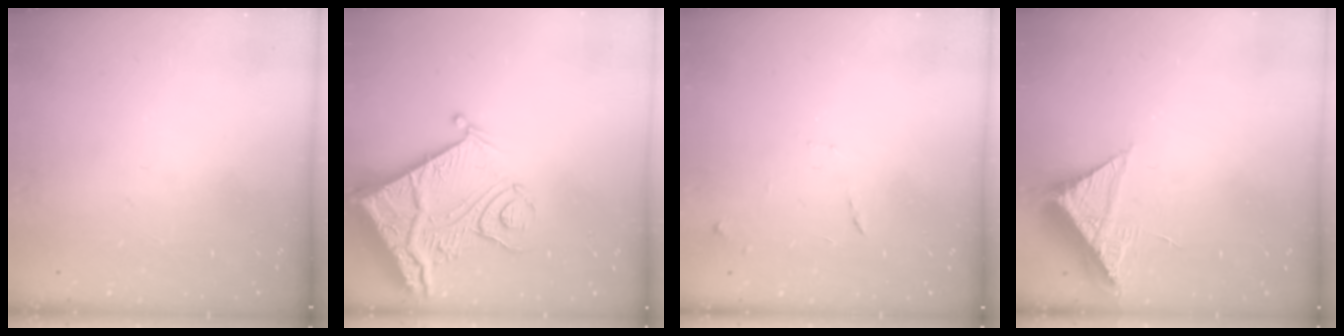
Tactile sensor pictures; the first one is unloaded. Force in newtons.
{"total": 17.7, "press": 17.5, "slide": 2.3}
{"total": 7.5, "press": 7.5, "slide": 0.6}
{"total": 8.5, "press": 8.5, "slide": 0.5}